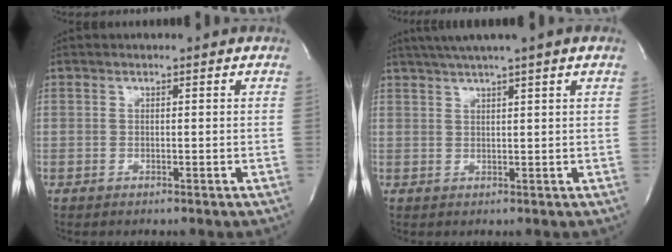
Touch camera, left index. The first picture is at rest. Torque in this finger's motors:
{"motor_torque": [0.67, -0.77, 0.58, 0.09]}